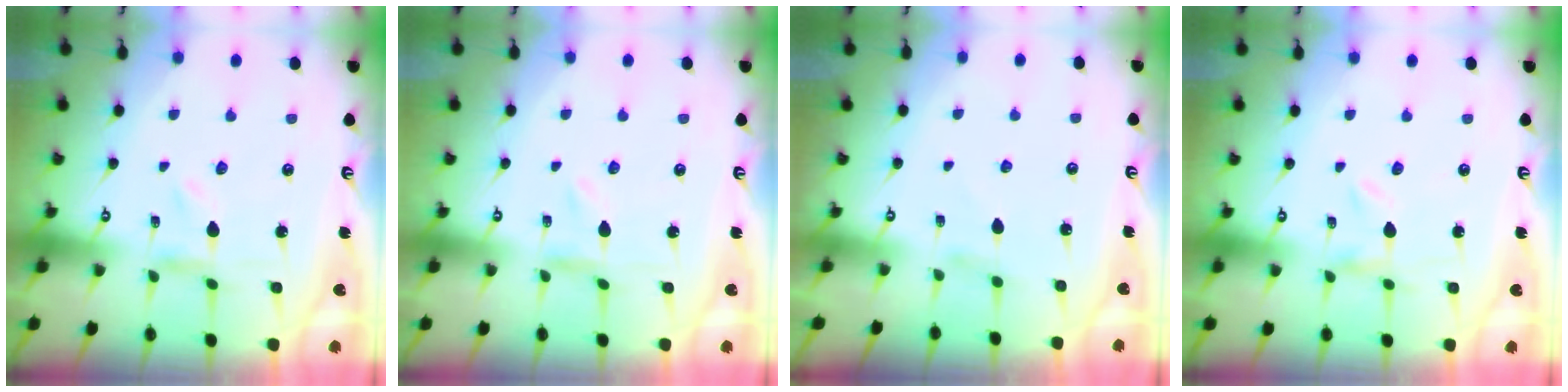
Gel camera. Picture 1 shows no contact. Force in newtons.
{"total": 0.0}
{"total": 1.6, "press": 1.5, "slide": 0.4}
{"total": 0.0}